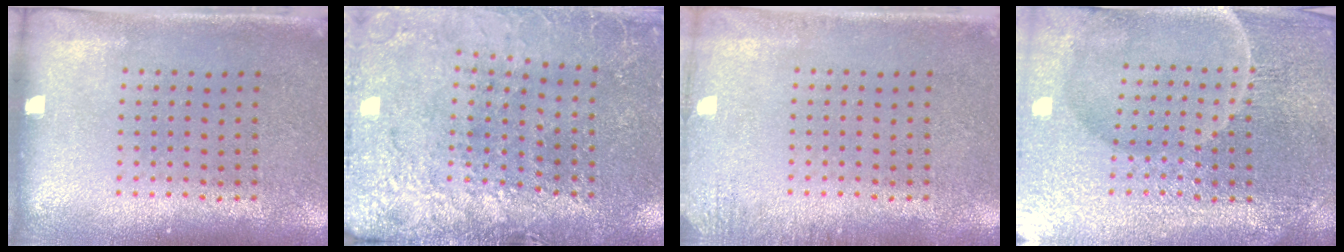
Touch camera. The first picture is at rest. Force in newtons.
{"total": 2.9, "press": 2.9, "slide": 0.3}
{"total": 1.4, "press": 1.4, "slide": 0.2}
{"total": 6.1, "press": 5.5, "slide": 2.5}